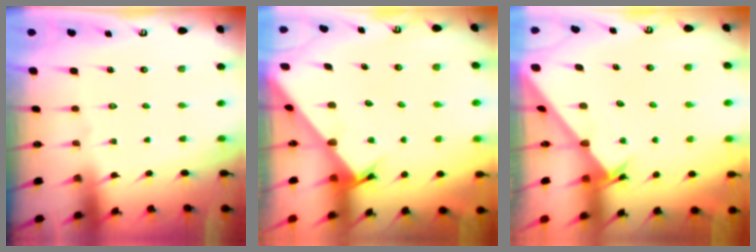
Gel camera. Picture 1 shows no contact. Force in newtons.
{"total": 2.1, "press": 2.1, "slide": 0.2}
{"total": 2.4, "press": 2.4, "slide": 0.2}